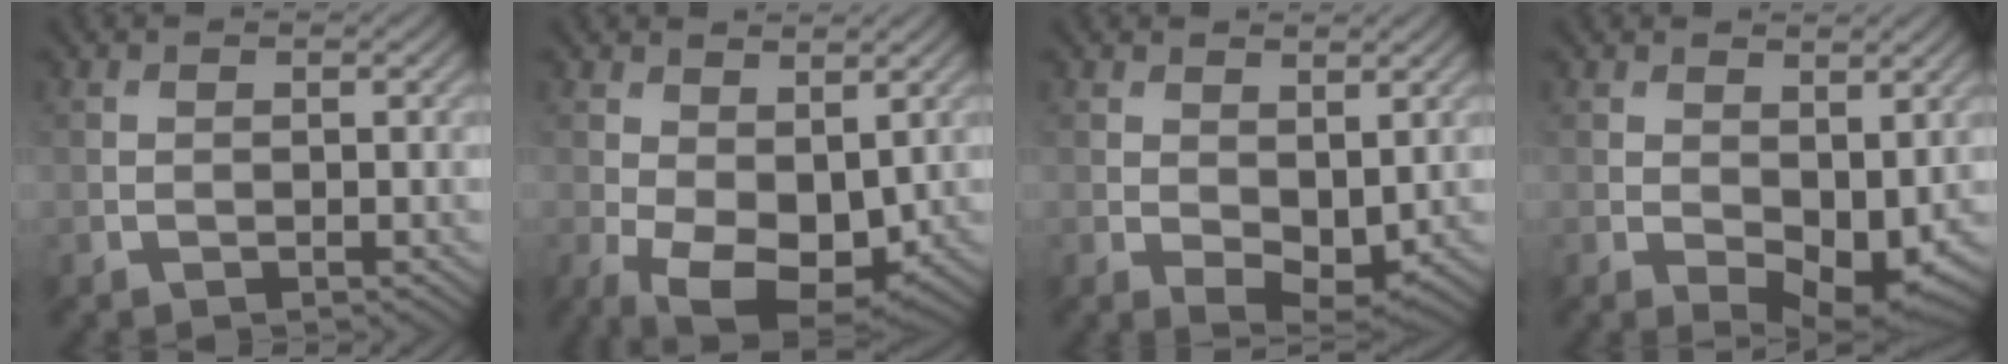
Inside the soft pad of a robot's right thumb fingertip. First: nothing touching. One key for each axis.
{"total": 9.3, "fx": -1.3, "fy": 5.4, "fz": 7.4, "tx": -0.155, "ty": -0.023, "tz": -0.008}
{"total": 4.6, "fx": 0.6, "fy": 2.6, "fz": 3.7, "tx": -0.072, "ty": -0.009, "tz": 0.018}
{"total": 7.2, "fx": 0.0, "fy": 4.2, "fz": 5.9, "tx": -0.102, "ty": -0.018, "tz": 0.011}